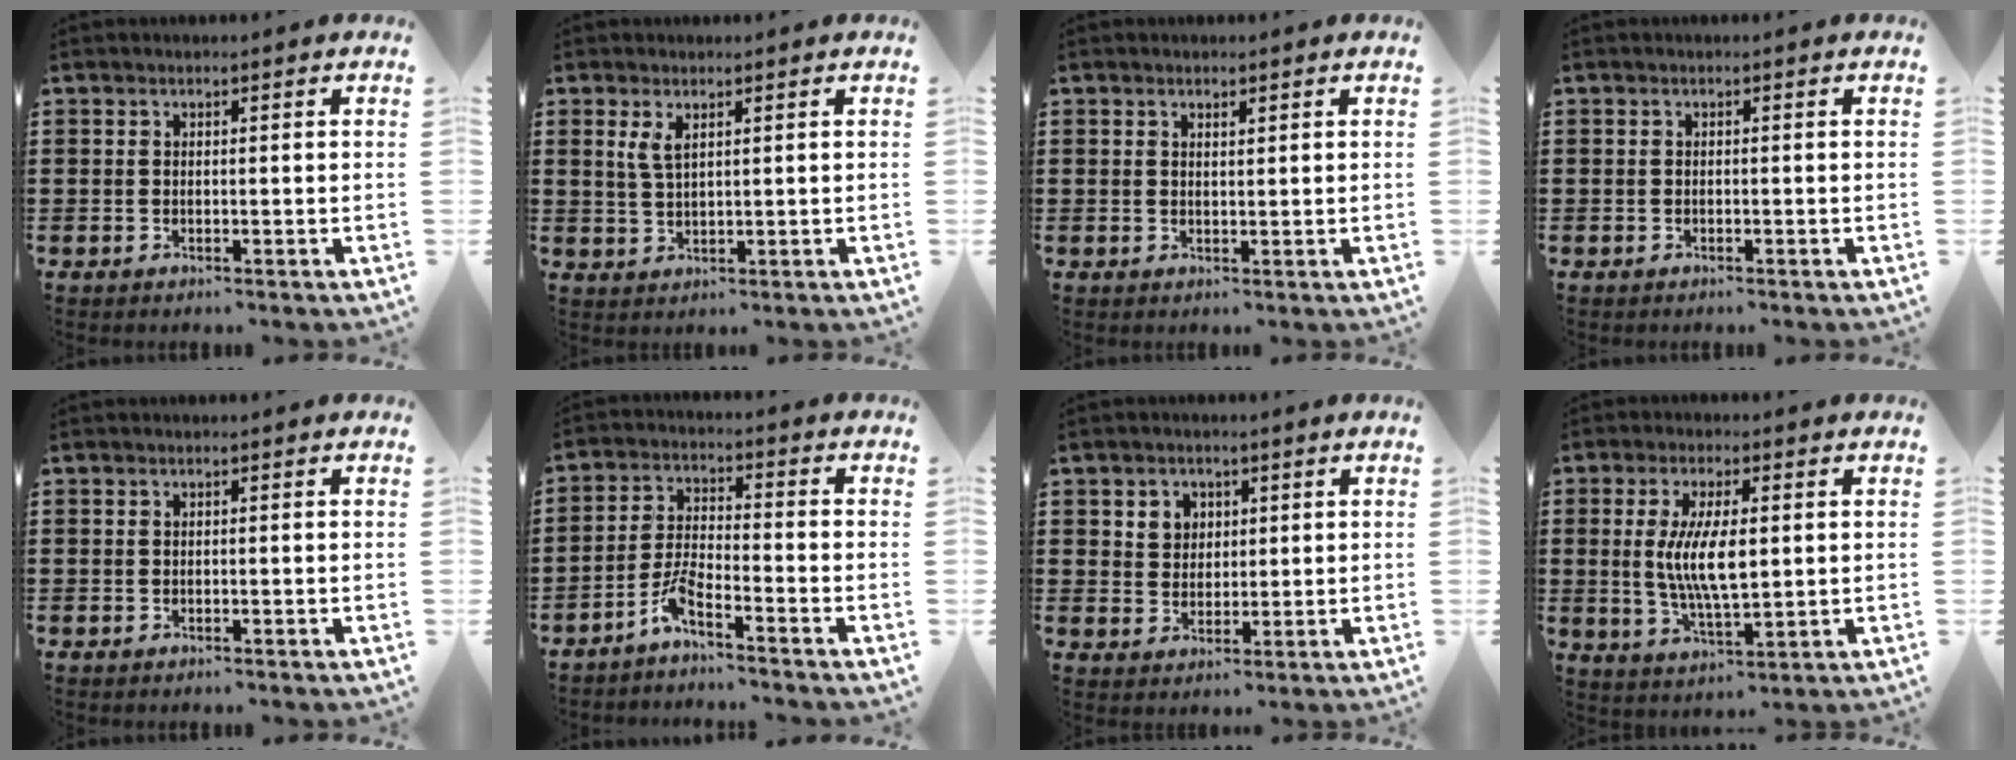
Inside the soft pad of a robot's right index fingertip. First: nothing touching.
{"total": 2.9, "force": [1.5, 1.2, 2.2], "torque": [-0.047, 0.005, 0.026]}
{"total": 1.2, "force": [1.1, 0.3, 0.3], "torque": [-0.005, 0.003, 0.021]}
{"total": 0.0}
{"total": 0.0}
{"total": 4.9, "force": [-4.0, 0.3, 2.9], "torque": [-0.086, -0.012, -0.085]}
{"total": 3.6, "force": [1.6, 3.1, 0.5], "torque": [-0.015, 0.010, 0.027]}
{"total": 8.6, "force": [0.7, 3.0, 8.1], "torque": [-0.166, 0.004, 0.010]}